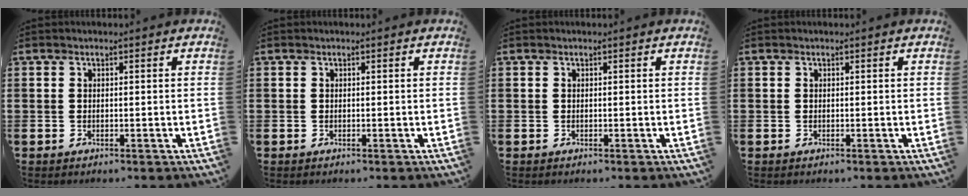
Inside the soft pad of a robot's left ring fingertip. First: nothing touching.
{"total": 0.0}
{"total": 0.0}
{"total": 0.0}